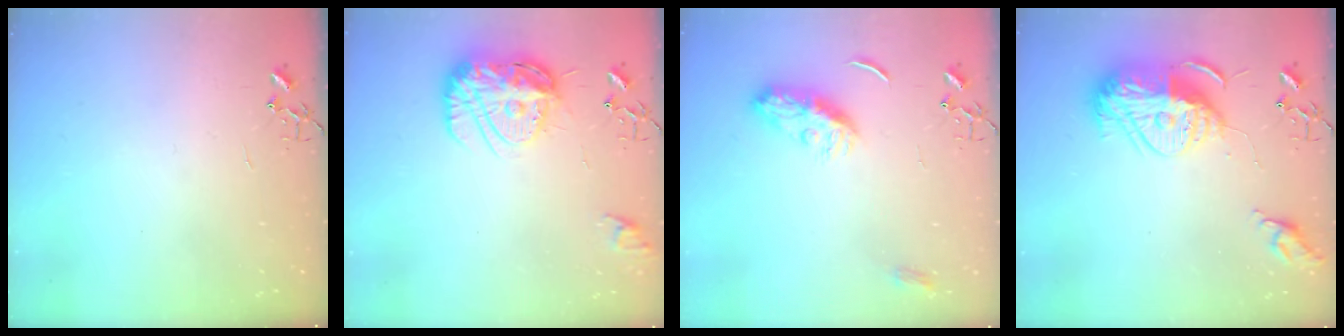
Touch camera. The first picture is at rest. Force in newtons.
{"total": 16.2, "press": 16.1, "slide": 1.1}
{"total": 9.8, "press": 9.8, "slide": 0.2}
{"total": 17.6, "press": 17.5, "slide": 1.8}